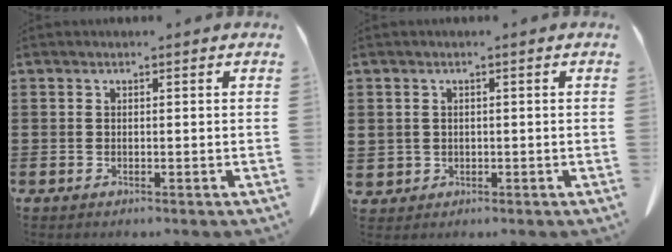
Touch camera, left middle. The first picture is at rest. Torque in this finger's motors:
{"motor_torque": [0.27, -0.21, 0.03, -0.02]}